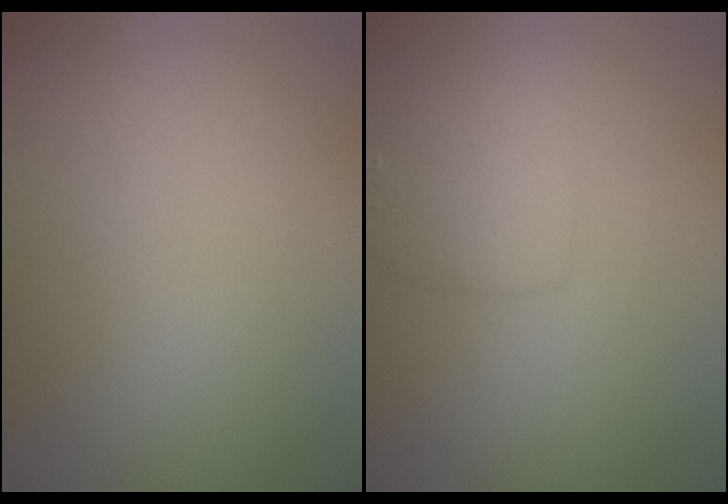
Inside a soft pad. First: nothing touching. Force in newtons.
{"total": 2.6, "press": 2.6, "slide": 0.0}